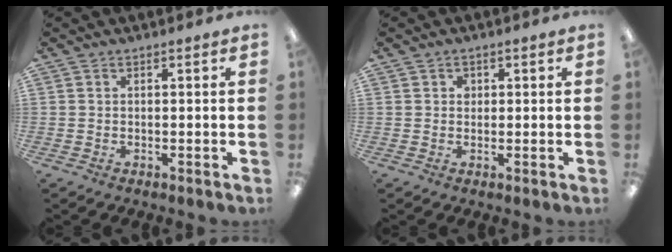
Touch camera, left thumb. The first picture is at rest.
{"total": 1.7, "force": [0.6, 1.5, 0.6], "torque": [-0.004, 0.004, 0.007]}